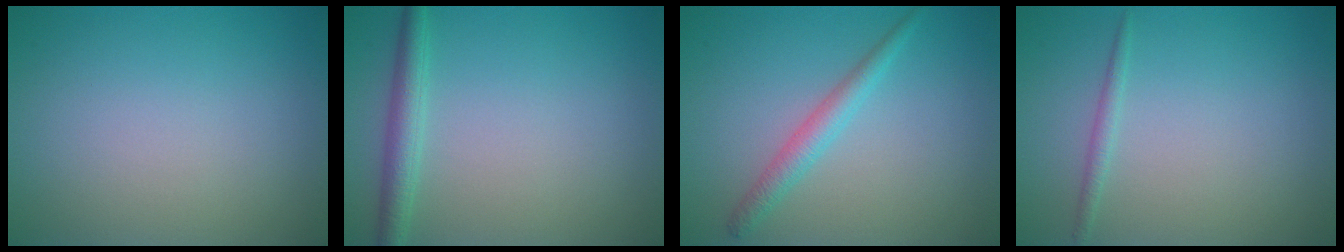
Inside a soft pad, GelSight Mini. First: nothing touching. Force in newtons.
{"total": 2.4, "press": 2.4, "slide": 0.0}
{"total": 2.2, "press": 2.2, "slide": 0.0}
{"total": 0.9, "press": 0.9, "slide": 0.1}